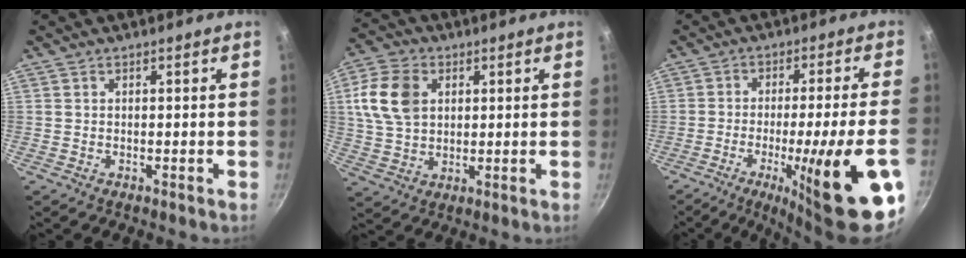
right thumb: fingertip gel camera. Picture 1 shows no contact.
{"total": 11.5, "force": [2.8, 8.2, 7.5], "torque": [-0.130, 0.001, 0.050]}
{"total": 21.5, "force": [-8.8, 2.7, 19.4], "torque": [-0.260, 0.015, -0.122]}